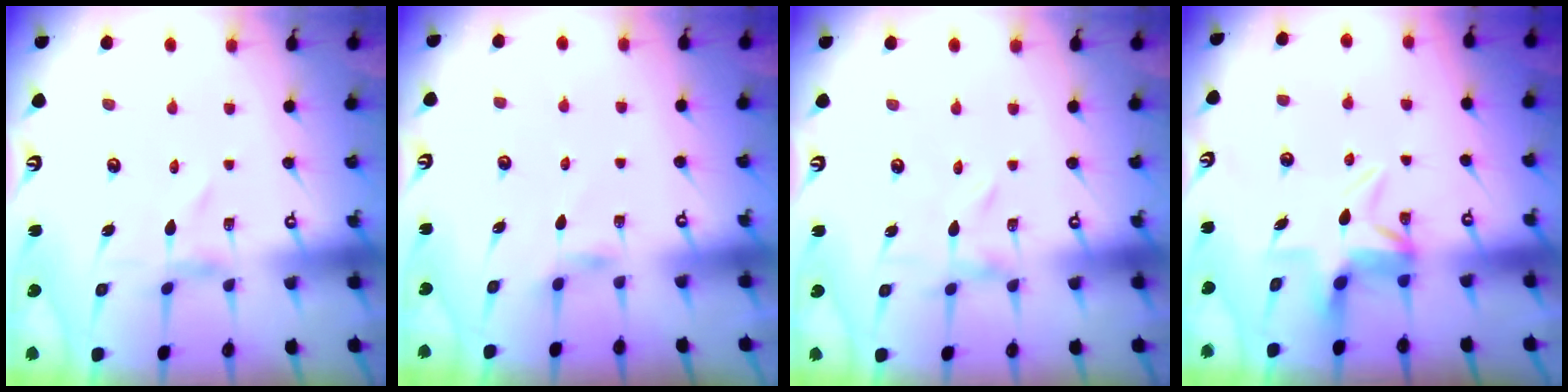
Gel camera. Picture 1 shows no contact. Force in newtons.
{"total": 4.0, "press": 4.0, "slide": 0.5}
{"total": 0.0}
{"total": 5.8, "press": 5.8, "slide": 0.4}